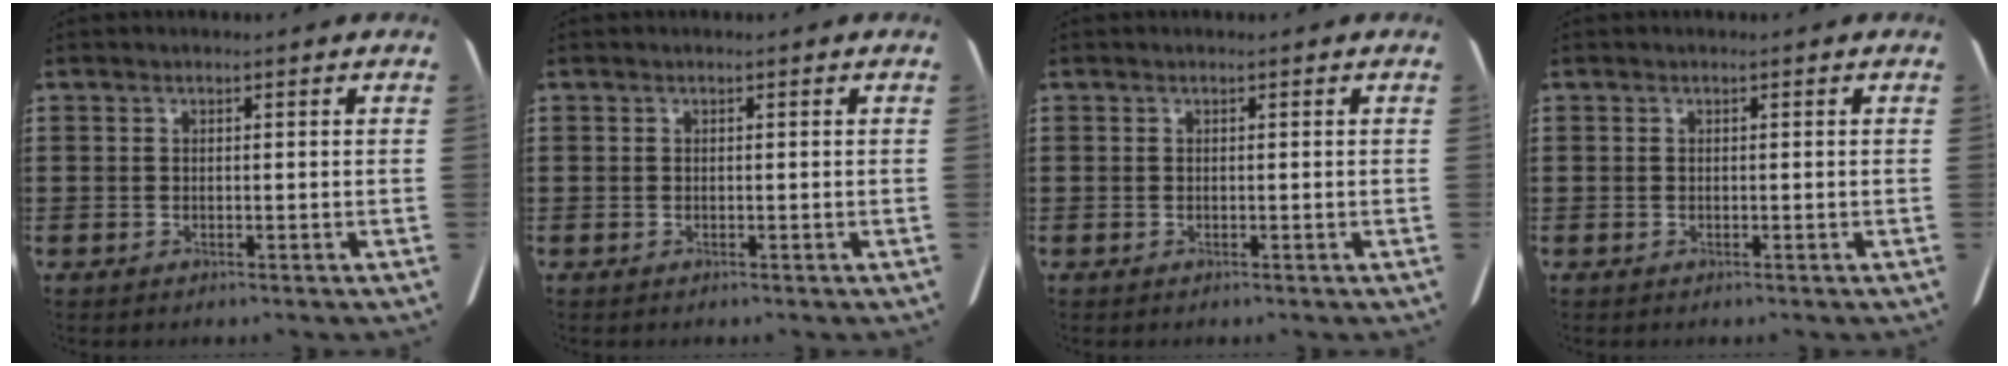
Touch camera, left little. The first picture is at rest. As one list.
[{"total": 0.0}, {"total": 0.0}, {"total": 0.0}]